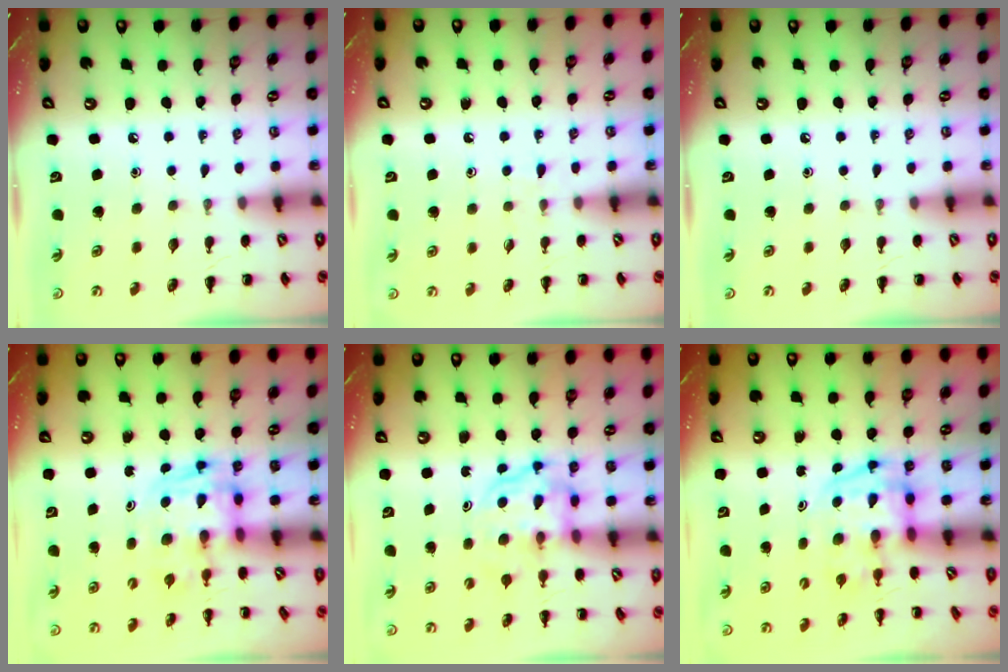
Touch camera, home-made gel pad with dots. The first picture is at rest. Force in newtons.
{"total": 3.4, "press": 3.0, "slide": 1.6}
{"total": 0.0}
{"total": 2.9, "press": 2.9, "slide": 0.5}
{"total": 3.9, "press": 3.9, "slide": 0.2}
{"total": 3.7, "press": 3.6, "slide": 0.6}